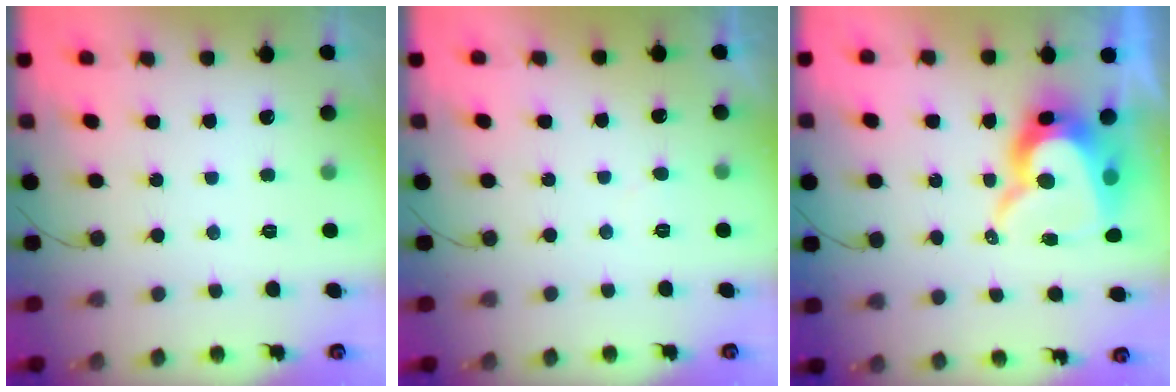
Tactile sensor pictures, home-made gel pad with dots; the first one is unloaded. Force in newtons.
{"total": 2.4, "press": 2.4, "slide": 0.2}
{"total": 14.5, "press": 14.4, "slide": 0.9}